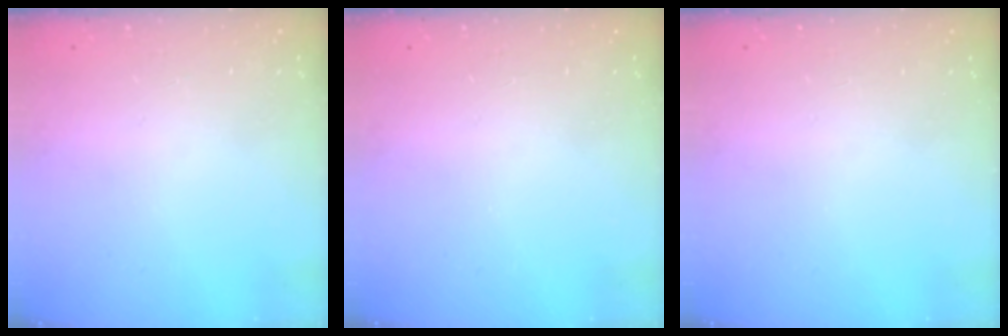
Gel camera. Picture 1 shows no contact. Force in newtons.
{"total": 0.0}
{"total": 0.0}